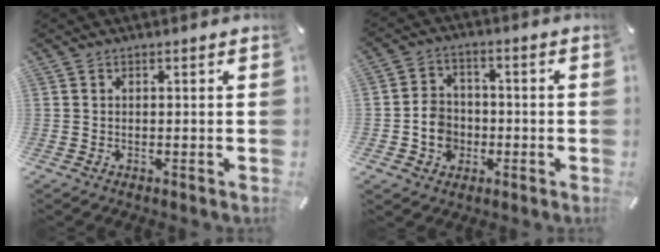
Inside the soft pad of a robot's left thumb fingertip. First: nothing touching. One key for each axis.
{"total": 7.9, "fx": -1.9, "fy": 7.1, "fz": 2.8, "tx": -0.051, "ty": 0.015, "tz": -0.032}